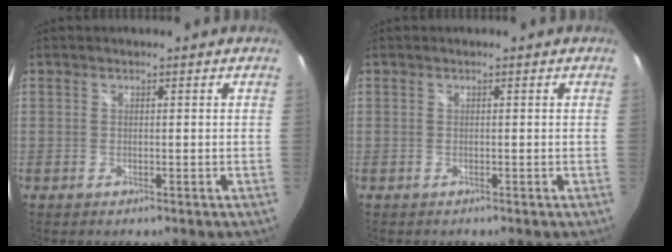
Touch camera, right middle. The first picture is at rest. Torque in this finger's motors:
{"motor_torque": [-0.21, -0.29, -0.03, -0.01]}